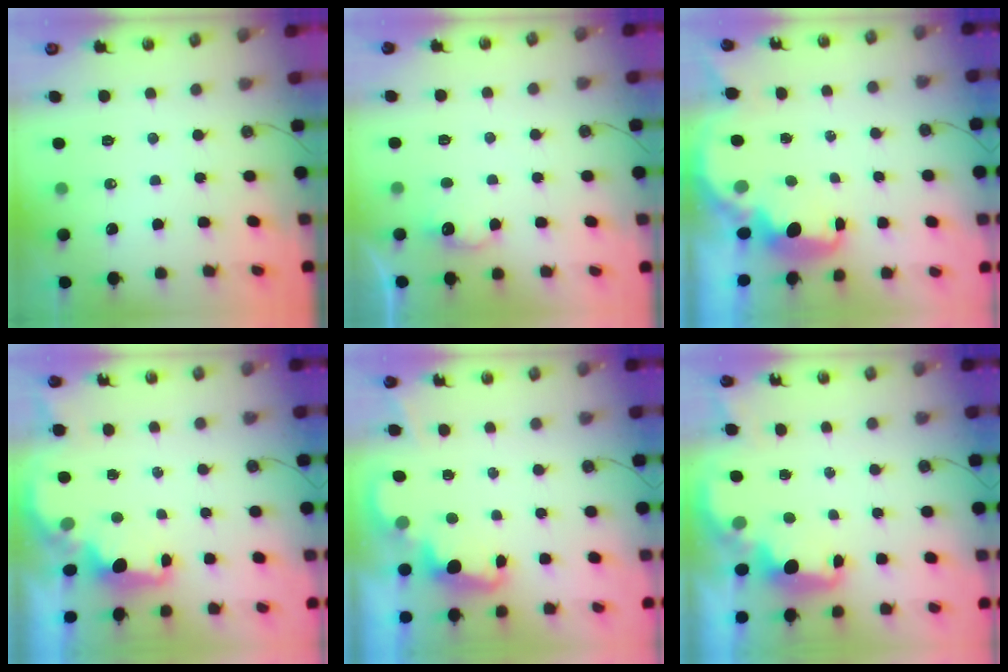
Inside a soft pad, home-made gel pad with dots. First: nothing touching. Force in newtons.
{"total": 6.7, "press": 6.7, "slide": 1.0}
{"total": 4.9, "press": 4.9, "slide": 0.6}
{"total": 1.6, "press": 1.5, "slide": 0.6}
{"total": 2.4, "press": 2.4, "slide": 0.6}
{"total": 2.7, "press": 2.7, "slide": 0.6}